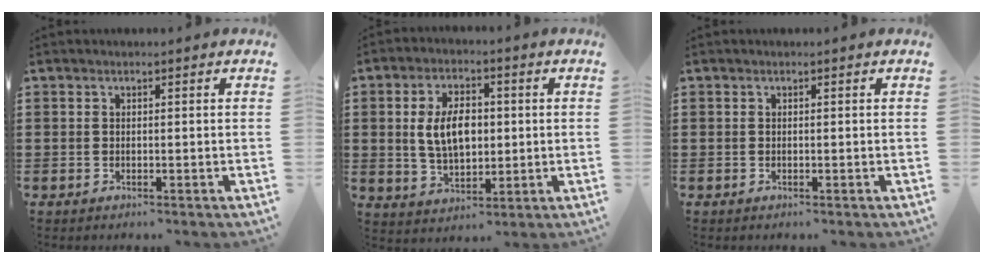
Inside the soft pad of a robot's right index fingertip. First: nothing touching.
{"total": 7.4, "force": [0.5, 4.4, 5.9], "torque": [-0.119, 0.003, 0.001]}
{"total": 0.0}